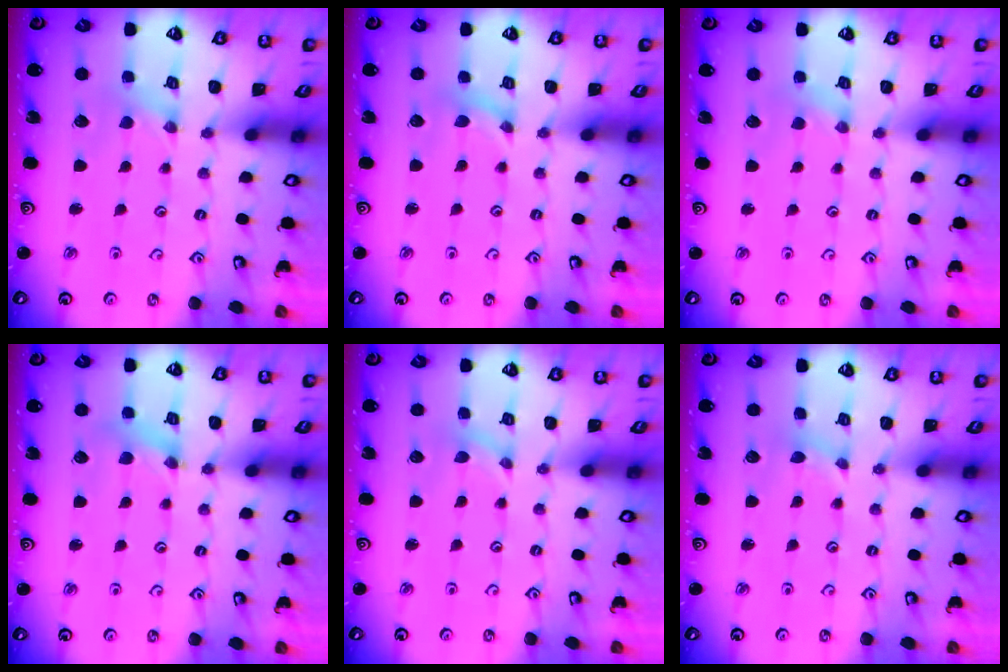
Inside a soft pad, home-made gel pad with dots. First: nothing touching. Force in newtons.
{"total": 0.0}
{"total": 2.3, "press": 2.3, "slide": 0.3}
{"total": 3.2, "press": 3.1, "slide": 0.4}
{"total": 0.0}
{"total": 0.7, "press": 0.7, "slide": 0.1}